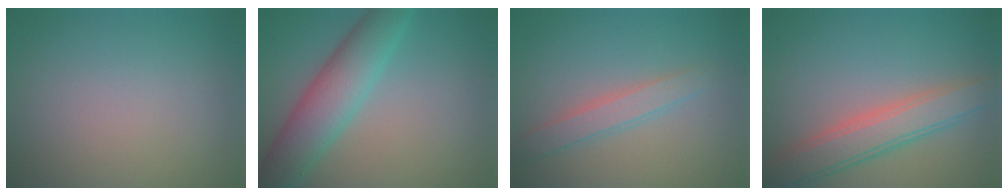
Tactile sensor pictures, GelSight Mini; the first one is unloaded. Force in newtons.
{"total": 6.4, "press": 6.4, "slide": 0.0}
{"total": 2.3, "press": 2.3, "slide": 0.1}
{"total": 4.9, "press": 4.9, "slide": 0.3}